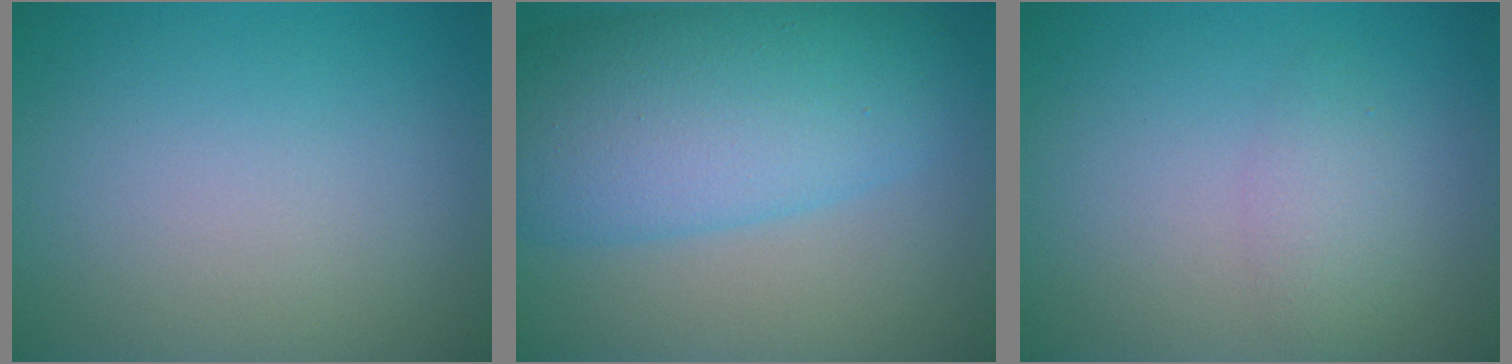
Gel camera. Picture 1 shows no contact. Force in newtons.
{"total": 9.7, "press": 9.7, "slide": 0.1}
{"total": 1.9, "press": 1.9, "slide": 0.1}